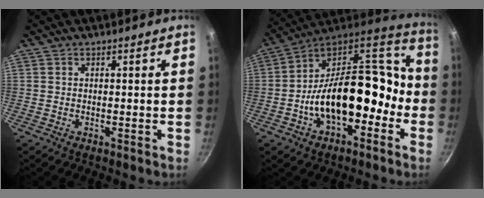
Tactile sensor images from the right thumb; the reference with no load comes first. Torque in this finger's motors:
{"motor_torque": [2.53, 2.48, 2.18, -0.59, 0.22]}